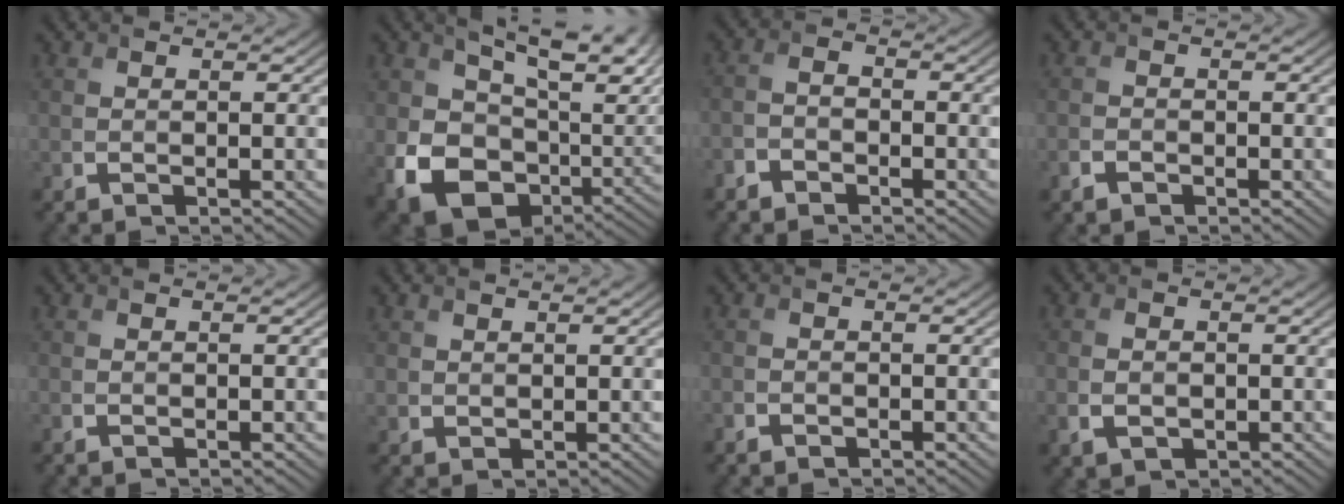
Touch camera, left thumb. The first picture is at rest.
{"total": 17.6, "force": [3.7, 10.7, 13.5], "torque": [-0.269, -0.025, 0.099]}
{"total": 2.6, "force": [-2.0, 1.3, 1.0], "torque": [-0.022, 0.001, -0.049]}
{"total": 1.5, "force": [-1.0, 1.0, 0.6], "torque": [-0.011, 0.000, -0.024]}
{"total": 0.0}
{"total": 1.2, "force": [1.0, 0.5, 0.4], "torque": [-0.014, -0.003, 0.025]}
{"total": 1.1, "force": [-0.7, 0.8, 0.3], "torque": [-0.008, -0.001, -0.016]}
{"total": 2.5, "force": [-0.5, 1.7, 1.7], "torque": [-0.037, -0.005, -0.006]}